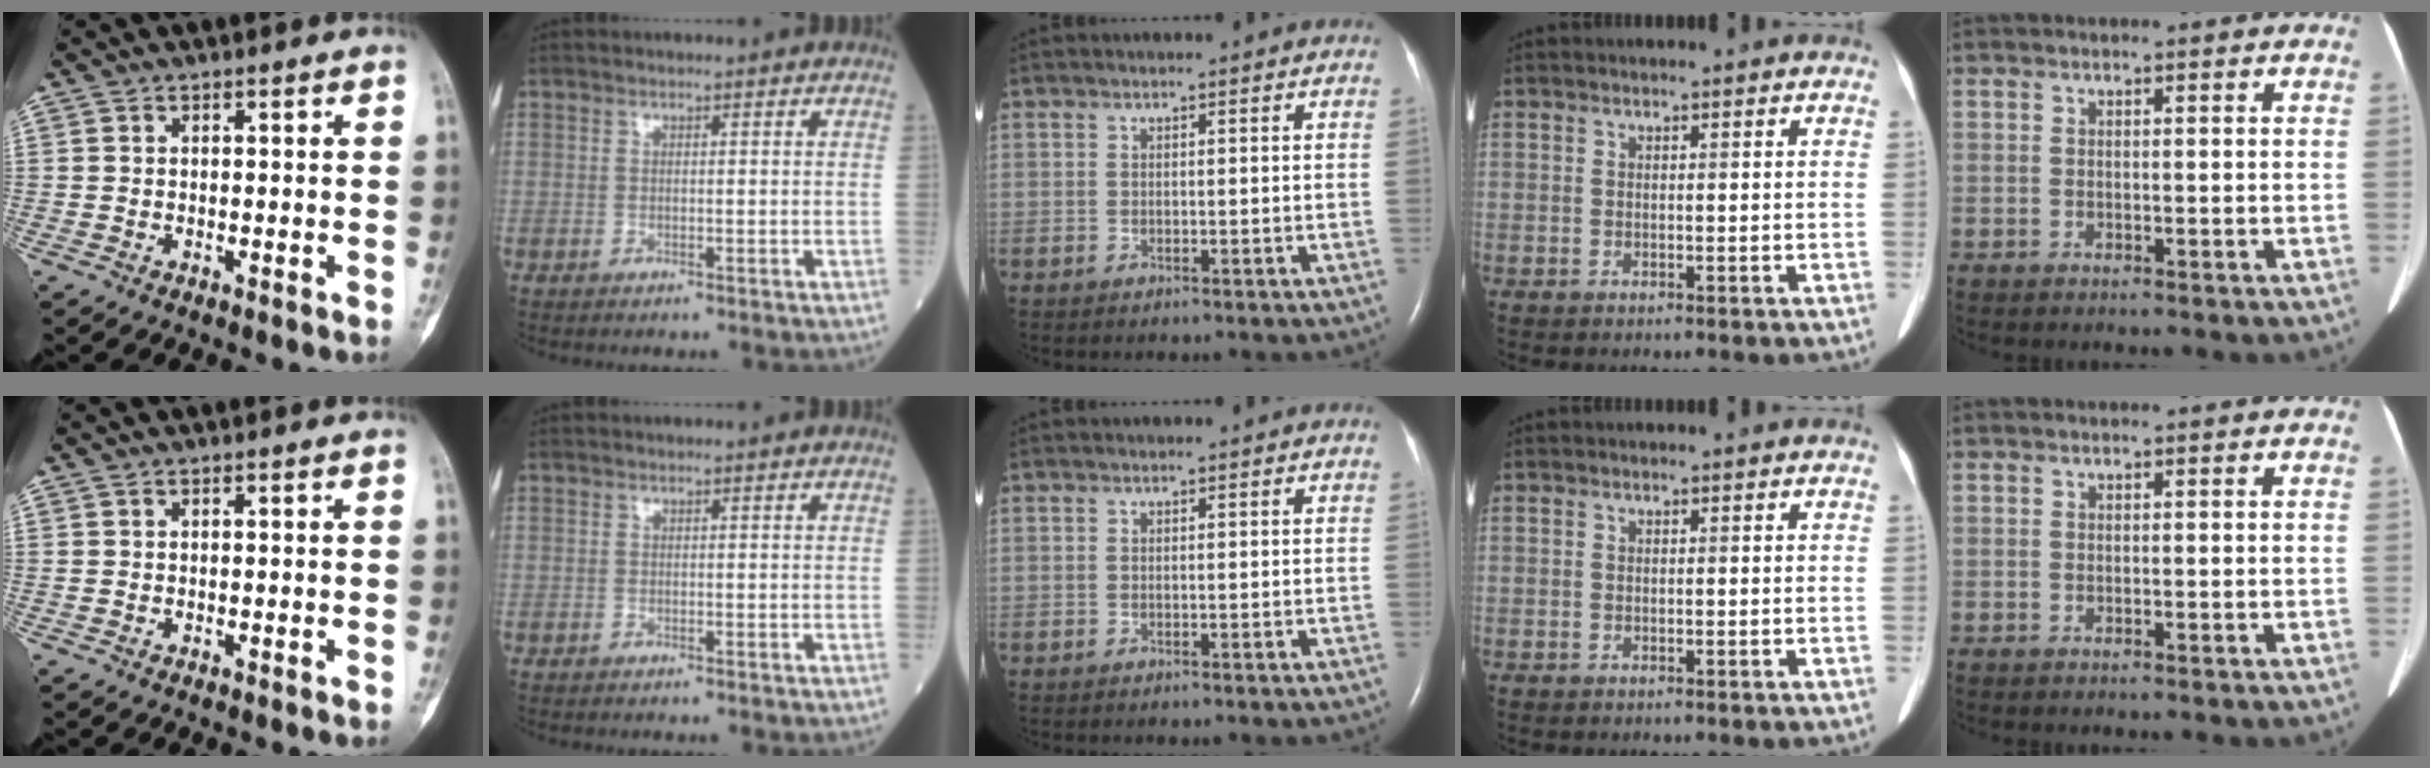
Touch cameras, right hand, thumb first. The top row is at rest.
{}